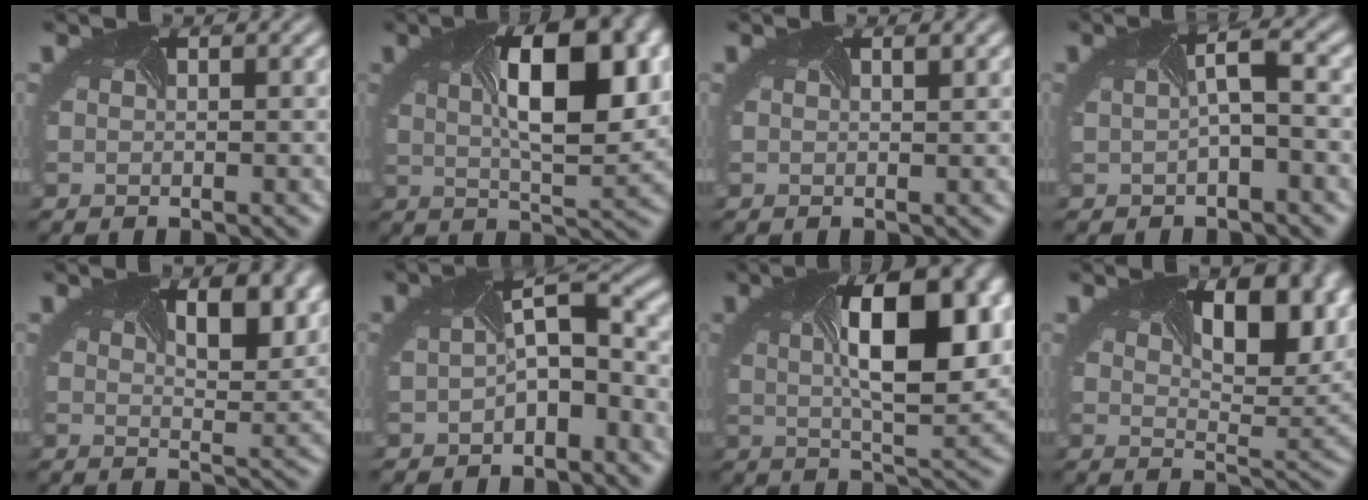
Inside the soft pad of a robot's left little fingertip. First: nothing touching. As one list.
[{"total": 9.2, "force": [1.3, 3.4, 8.4], "torque": [-0.130, -0.002, 0.031]}, {"total": 0.7, "force": [0.3, 0.3, 0.5], "torque": [-0.004, 0.005, 0.001]}, {"total": 1.8, "force": [-1.0, -0.1, 1.5], "torque": [-0.039, 0.000, -0.009]}, {"total": 5.8, "force": [2.5, 2.7, 4.5], "torque": [-0.050, 0.005, 0.036]}, {"total": 4.3, "force": [-2.0, 2.1, 3.2], "torque": [-0.060, 0.000, -0.027]}, {"total": 10.1, "force": [1.2, 3.7, 9.3], "torque": [-0.141, 0.000, 0.028]}, {"total": 10.4, "force": [3.8, 4.5, 8.5], "torque": [-0.107, 0.015, 0.056]}]